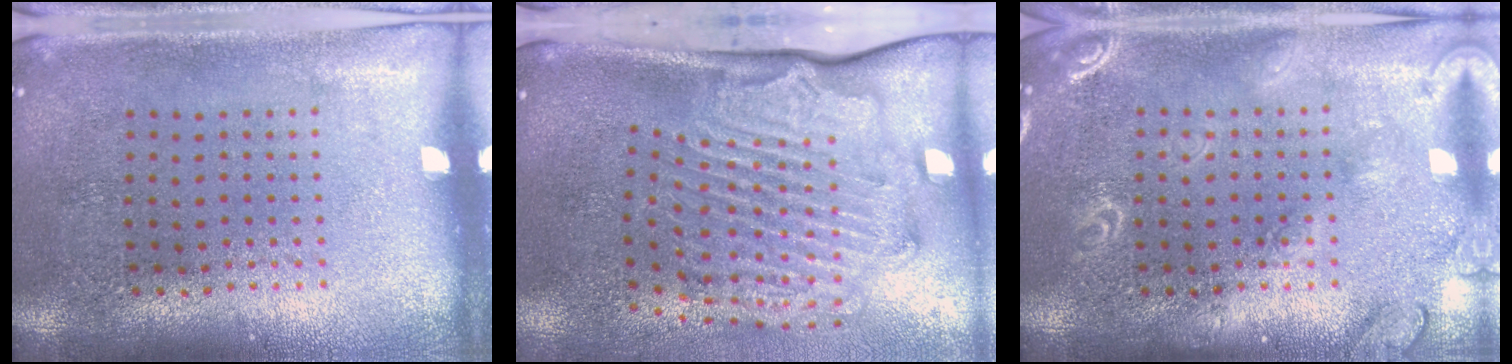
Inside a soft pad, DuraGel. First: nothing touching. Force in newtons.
{"total": 2.5, "press": 2.2, "slide": 1.2}
{"total": 3.1, "press": 3.1, "slide": 0.4}